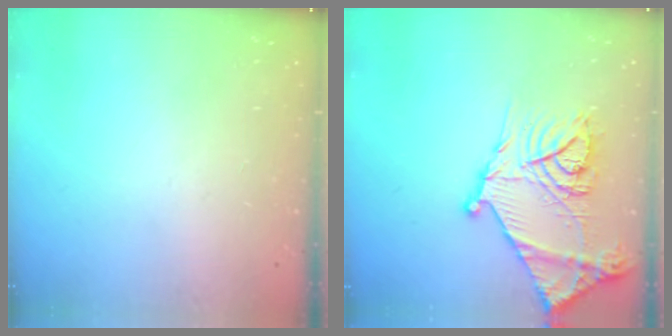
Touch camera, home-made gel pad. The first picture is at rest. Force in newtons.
{"total": 22.3, "press": 22.2, "slide": 2.0}